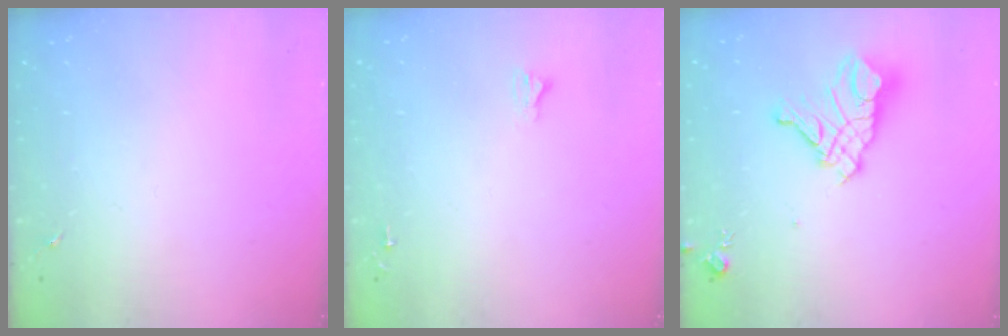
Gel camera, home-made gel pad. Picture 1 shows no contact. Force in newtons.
{"total": 2.0, "press": 2.0, "slide": 0.2}
{"total": 14.3, "press": 14.2, "slide": 1.6}